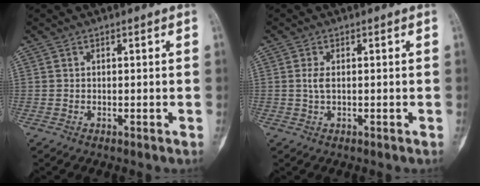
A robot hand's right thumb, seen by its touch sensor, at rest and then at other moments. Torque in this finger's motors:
{"motor_torque": [0.64, -0.32, 0.24, -0.21, 0.07]}